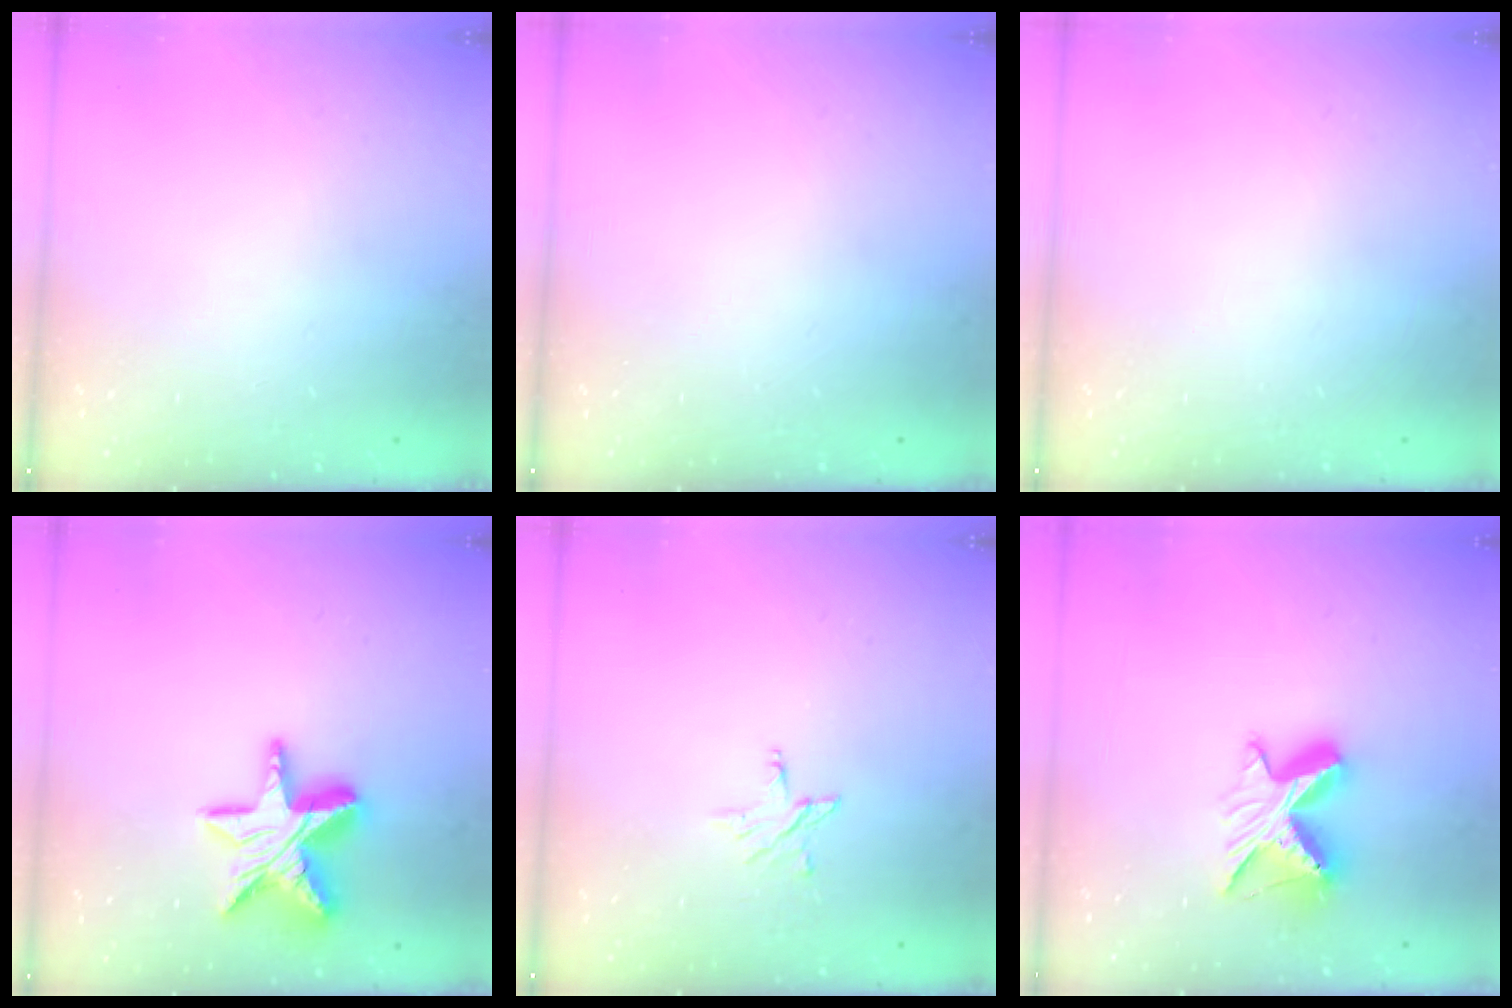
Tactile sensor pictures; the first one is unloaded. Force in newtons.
{"total": 0.0}
{"total": 0.0}
{"total": 17.2, "press": 17.2, "slide": 1.3}
{"total": 3.6, "press": 3.6, "slide": 0.4}
{"total": 9.6, "press": 9.5, "slide": 0.8}